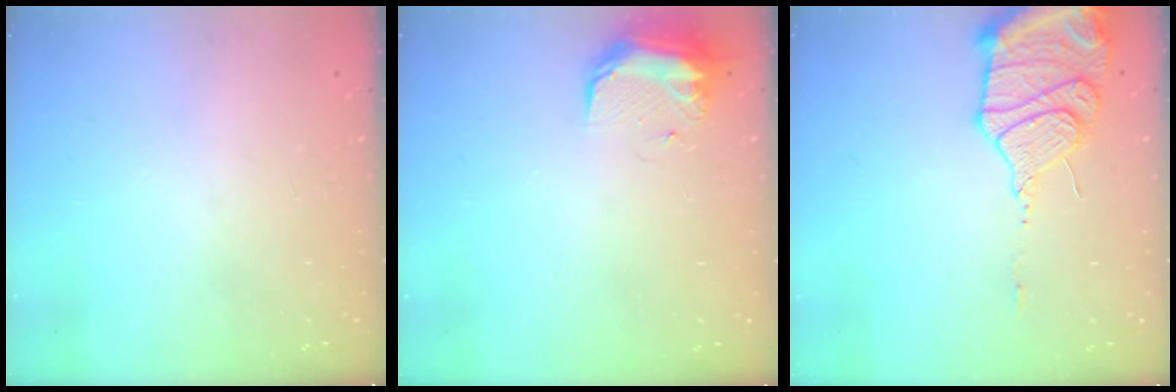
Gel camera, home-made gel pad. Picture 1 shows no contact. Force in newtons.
{"total": 9.1, "press": 9.0, "slide": 0.9}
{"total": 16.7, "press": 16.3, "slide": 3.4}